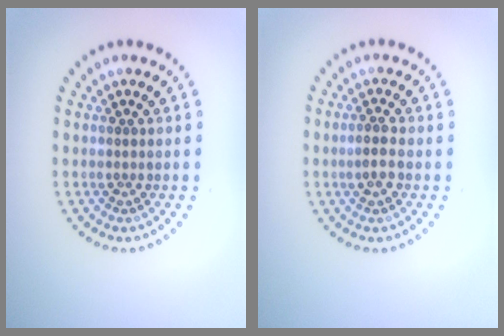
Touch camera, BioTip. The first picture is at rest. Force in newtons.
{"total": 1.8, "press": 1.8, "slide": 0.5}